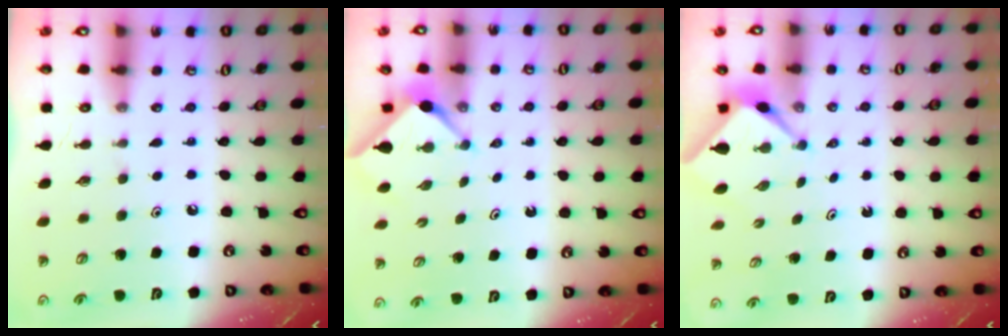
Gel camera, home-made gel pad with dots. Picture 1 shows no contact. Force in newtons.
{"total": 3.0, "press": 2.9, "slide": 0.3}
{"total": 2.5, "press": 2.5, "slide": 0.3}